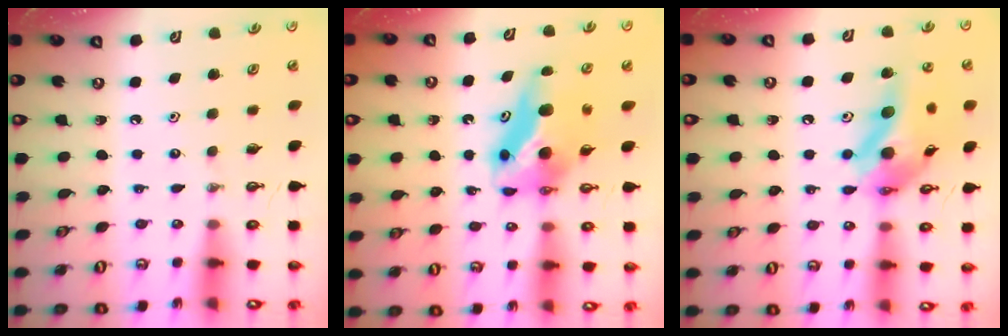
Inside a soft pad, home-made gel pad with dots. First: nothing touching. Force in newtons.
{"total": 9.4, "press": 9.0, "slide": 2.7}
{"total": 15.6, "press": 15.5, "slide": 1.7}